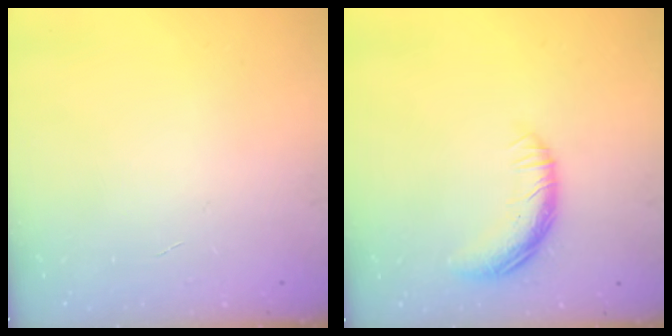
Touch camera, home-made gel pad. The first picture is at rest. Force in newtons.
{"total": 11.5, "press": 11.5, "slide": 0.6}